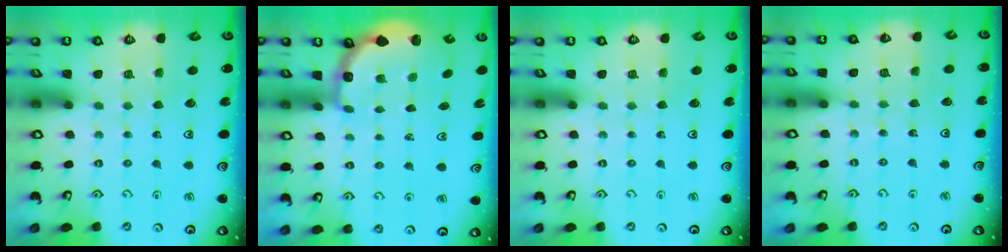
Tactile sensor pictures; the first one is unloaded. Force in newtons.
{"total": 3.4, "press": 3.1, "slide": 1.4}
{"total": 0.0}
{"total": 3.5, "press": 3.4, "slide": 0.8}